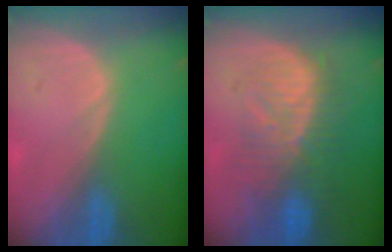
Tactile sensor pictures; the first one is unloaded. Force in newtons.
{"total": 9.9, "press": 9.1, "slide": 3.9}